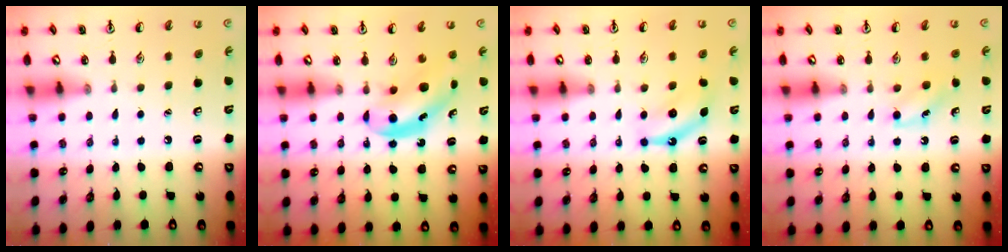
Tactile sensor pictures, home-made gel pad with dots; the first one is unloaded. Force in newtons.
{"total": 5.5, "press": 5.5, "slide": 0.7}
{"total": 5.3, "press": 5.3, "slide": 0.7}
{"total": 4.1, "press": 3.9, "slide": 1.3}